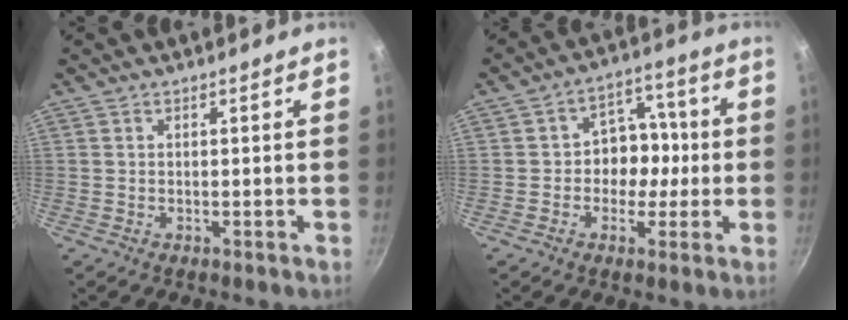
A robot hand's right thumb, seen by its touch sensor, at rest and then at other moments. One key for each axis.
{"total": 9.1, "fx": -0.9, "fy": 7.5, "fz": 5.0, "tx": -0.010, "ty": 0.026, "tz": -0.023}